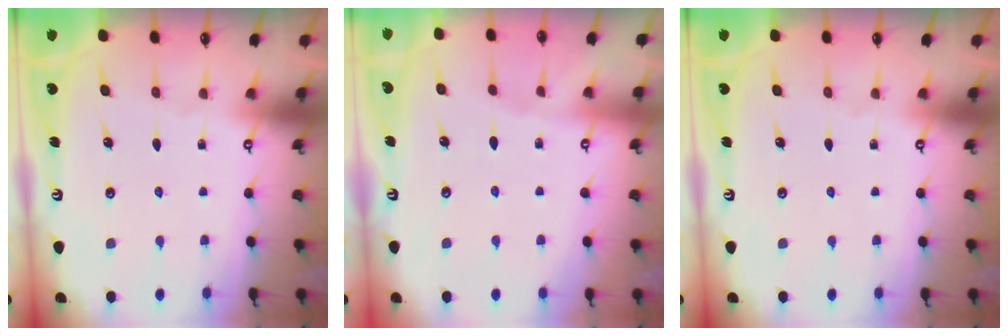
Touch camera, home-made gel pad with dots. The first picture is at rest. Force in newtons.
{"total": 2.4, "press": 2.3, "slide": 0.5}
{"total": 0.0}